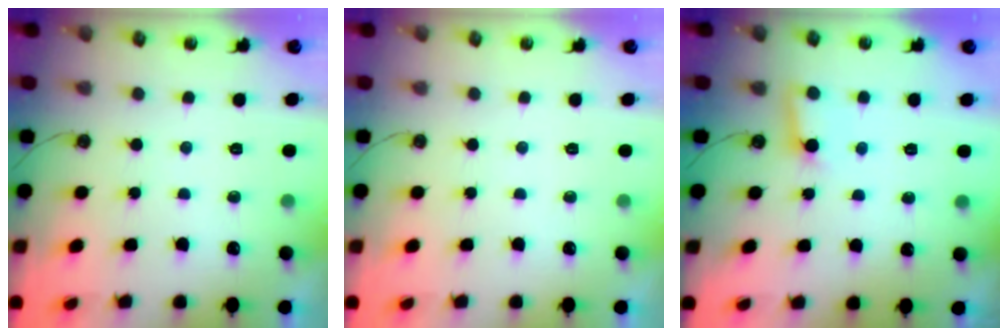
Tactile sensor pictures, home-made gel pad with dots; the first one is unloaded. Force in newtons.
{"total": 0.0}
{"total": 4.4, "press": 4.3, "slide": 0.4}